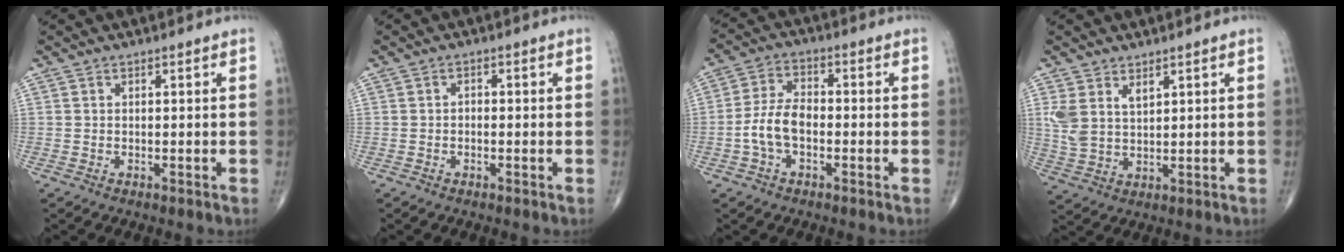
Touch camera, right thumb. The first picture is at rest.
{"total": 1.0, "force": [-0.2, 0.7, 0.7], "torque": [-0.006, 0.004, -0.007]}
{"total": 7.3, "force": [-1.8, 4.1, 5.8], "torque": [-0.117, 0.025, -0.041]}
{"total": 5.9, "force": [2.8, 3.3, 4.0], "torque": [-0.077, -0.010, 0.068]}